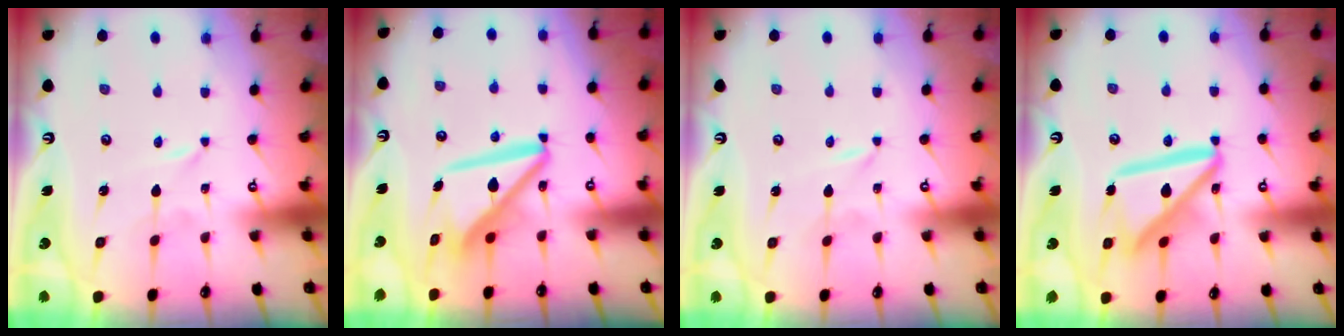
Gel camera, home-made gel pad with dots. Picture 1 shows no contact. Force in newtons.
{"total": 12.7, "press": 12.6, "slide": 1.4}
{"total": 0.6, "press": 0.6, "slide": 0.1}
{"total": 15.6, "press": 15.5, "slide": 1.7}